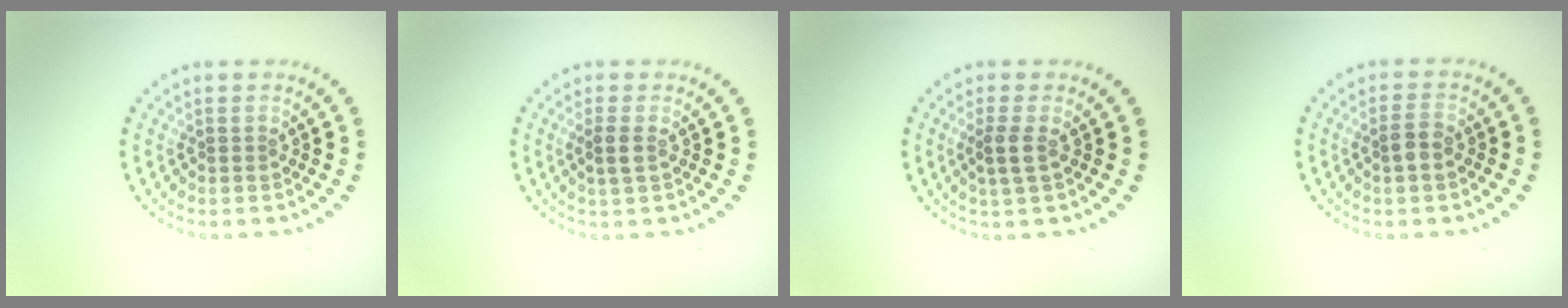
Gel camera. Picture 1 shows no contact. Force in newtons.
{"total": 1.3, "press": 1.1, "slide": 0.6}
{"total": 1.7, "press": 1.4, "slide": 0.9}
{"total": 1.6, "press": 1.5, "slide": 0.5}